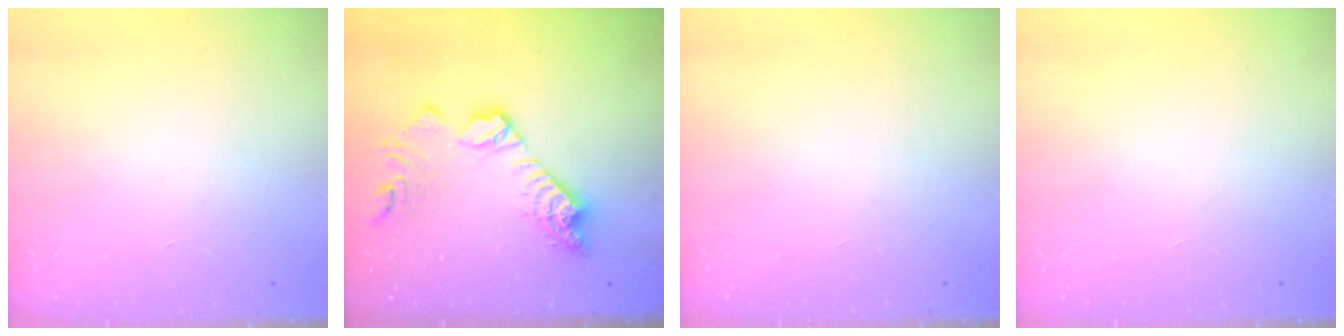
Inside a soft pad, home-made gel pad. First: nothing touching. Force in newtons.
{"total": 15.8, "press": 15.7, "slide": 1.1}
{"total": 0.0}
{"total": 0.0}